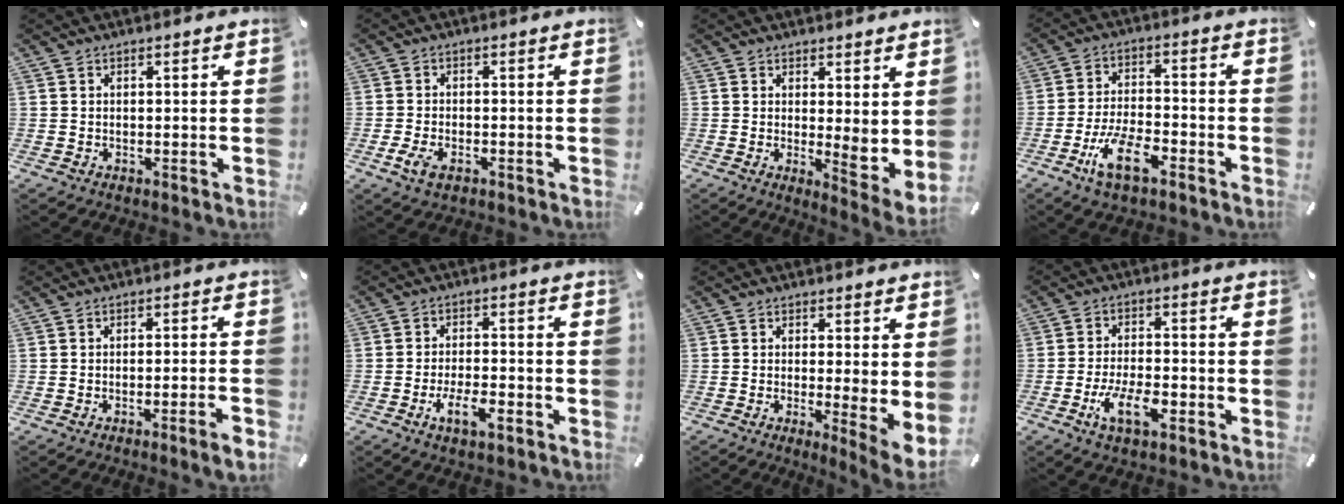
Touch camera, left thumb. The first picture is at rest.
{"total": 3.8, "force": [-1.7, 2.2, 2.5], "torque": [-0.069, -0.004, -0.037]}
{"total": 4.4, "force": [1.7, 1.4, 3.9], "torque": [-0.042, -0.038, 0.030]}
{"total": 11.0, "force": [-5.8, 4.8, 8.0], "torque": [-0.164, 0.019, -0.108]}
{"total": 4.2, "force": [-2.1, 0.3, 3.6], "torque": [-0.054, -0.002, -0.033]}
{"total": 6.8, "force": [-3.2, 2.6, 5.4], "torque": [-0.104, 0.008, -0.058]}
{"total": 4.2, "force": [0.9, 0.5, 4.0], "torque": [-0.057, -0.034, 0.018]}
{"total": 8.9, "force": [-3.9, 4.0, 7.0], "torque": [-0.138, 0.009, -0.069]}